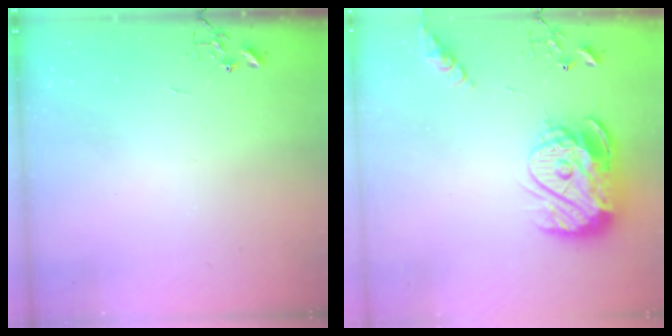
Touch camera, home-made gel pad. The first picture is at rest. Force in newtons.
{"total": 17.4, "press": 17.3, "slide": 1.8}